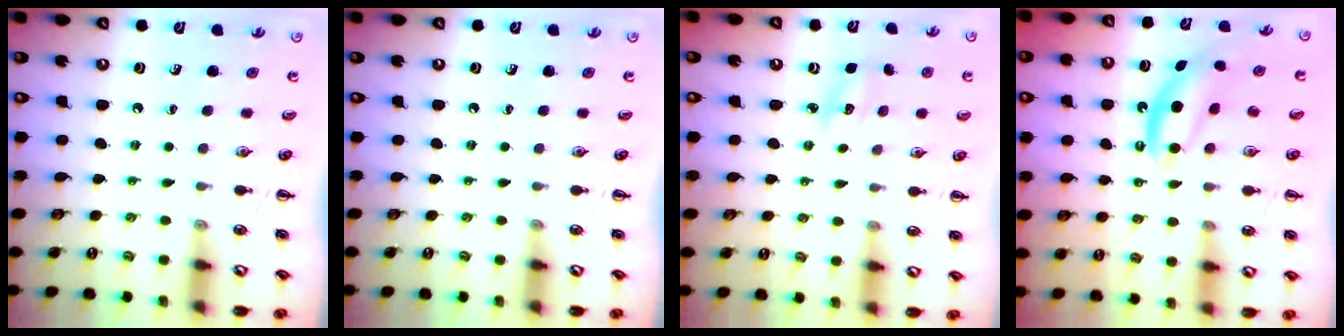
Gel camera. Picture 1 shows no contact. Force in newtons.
{"total": 0.0}
{"total": 4.0, "press": 3.8, "slide": 1.2}
{"total": 6.3, "press": 6.3, "slide": 0.8}